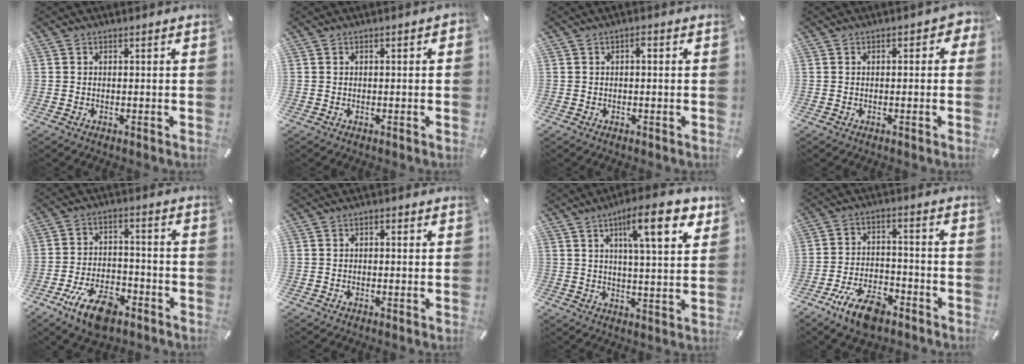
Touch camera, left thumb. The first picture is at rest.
{"total": 0.7, "force": [-0.2, 0.3, 0.6], "torque": [-0.009, 0.002, -0.004]}
{"total": 1.6, "force": [0.1, 0.6, 1.5], "torque": [-0.030, 0.006, 0.000]}
{"total": 2.1, "force": [-0.4, 1.2, 1.6], "torque": [-0.022, 0.005, -0.010]}
{"total": 11.1, "force": [-6.7, 5.5, 6.9], "torque": [-0.133, 0.038, -0.120]}
{"total": 0.9, "force": [0.0, 0.6, 0.7], "torque": [-0.013, 0.005, -0.001]}
{"total": 14.3, "force": [7.1, 3.8, 11.8], "torque": [-0.172, -0.025, 0.105]}
{"total": 10.7, "force": [-6.9, 5.0, 6.5], "torque": [-0.126, 0.039, -0.126]}